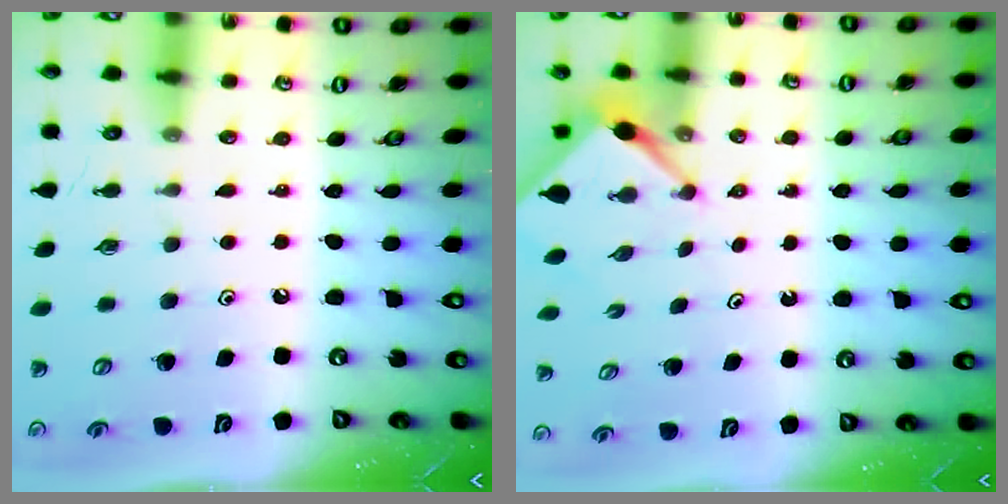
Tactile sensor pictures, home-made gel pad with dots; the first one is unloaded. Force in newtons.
{"total": 3.7, "press": 3.7, "slide": 0.3}